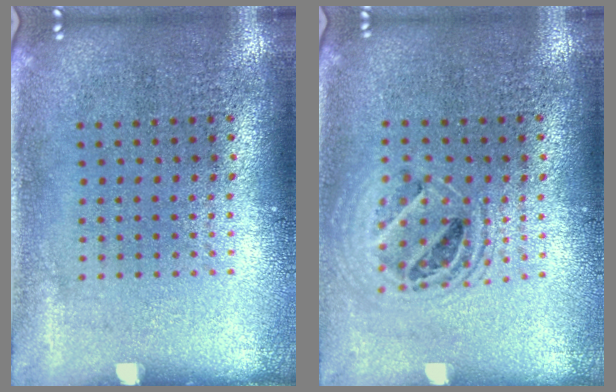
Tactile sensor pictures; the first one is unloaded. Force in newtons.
{"total": 1.5, "press": 1.3, "slide": 0.7}